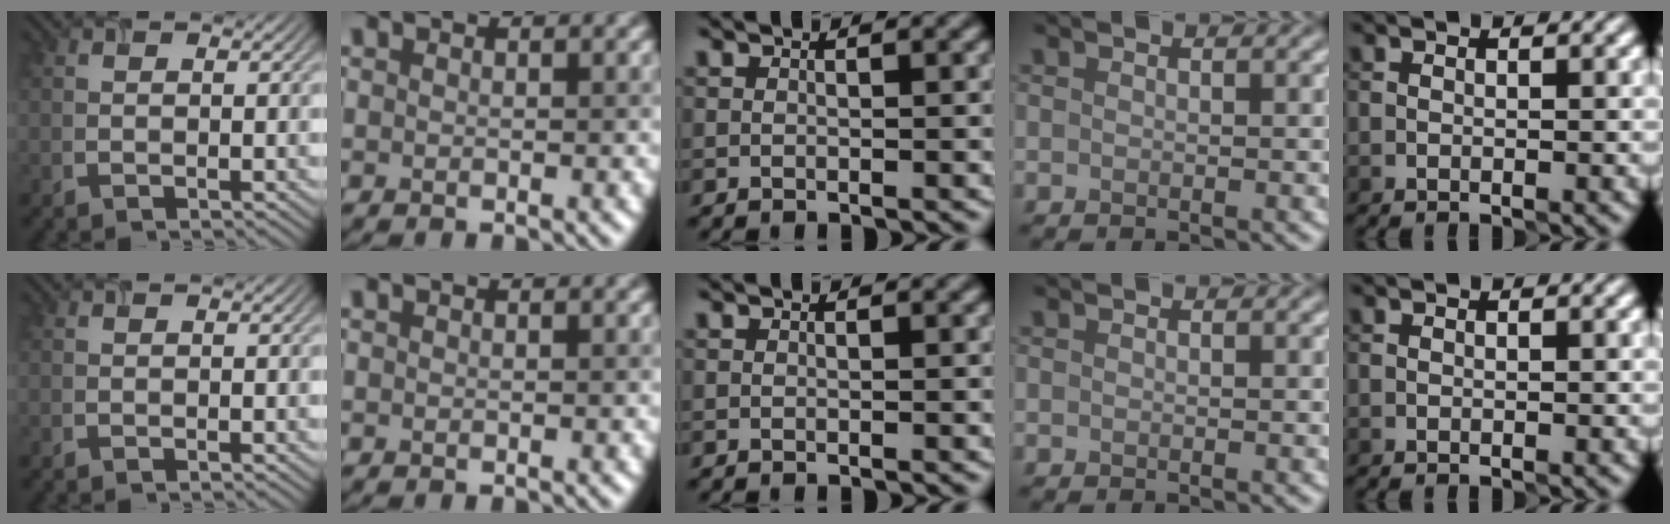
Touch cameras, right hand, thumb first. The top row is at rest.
{}